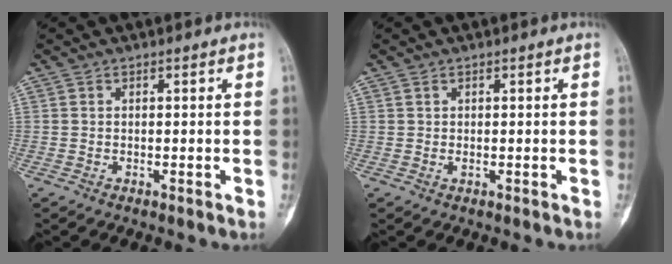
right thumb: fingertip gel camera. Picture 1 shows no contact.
{"total": 0.6, "force": [0.1, 0.4, 0.5], "torque": [-0.012, 0.001, 0.004]}